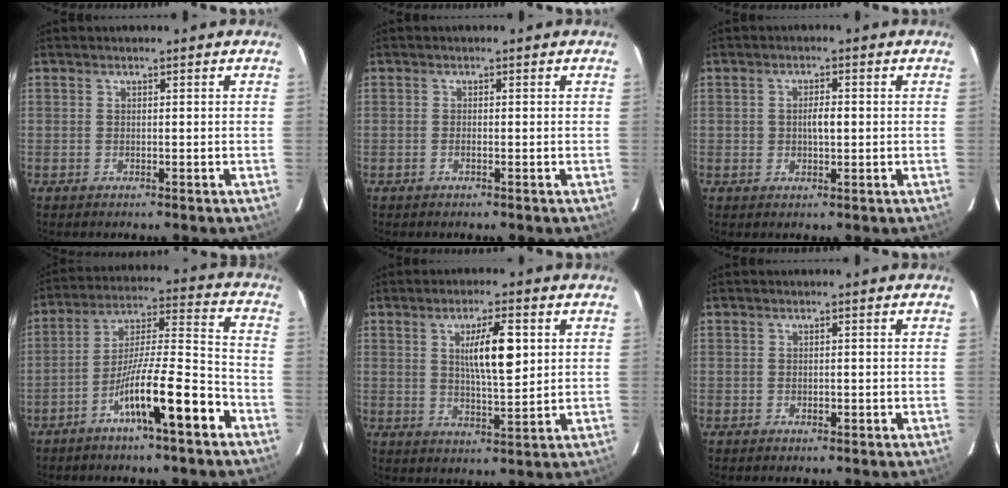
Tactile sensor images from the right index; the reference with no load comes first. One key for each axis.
{"total": 0.7, "fx": -0.3, "fy": 0.1, "fz": 0.6, "tx": -0.014, "ty": 0.000, "tz": -0.005}
{"total": 2.8, "fx": 0.0, "fy": 1.2, "fz": 2.5, "tx": -0.045, "ty": 0.004, "tz": 0.001}
{"total": 13.5, "fx": -7.3, "fy": 0.7, "fz": 11.4, "tx": -0.197, "ty": 0.003, "tz": -0.128}
{"total": 8.1, "fx": 2.1, "fy": 1.5, "fz": 7.6, "tx": -0.130, "ty": 0.003, "tz": 0.039}
{"total": 1.0, "fx": -0.5, "fy": 0.5, "fz": 0.7, "tx": -0.014, "ty": 0.000, "tz": -0.005}